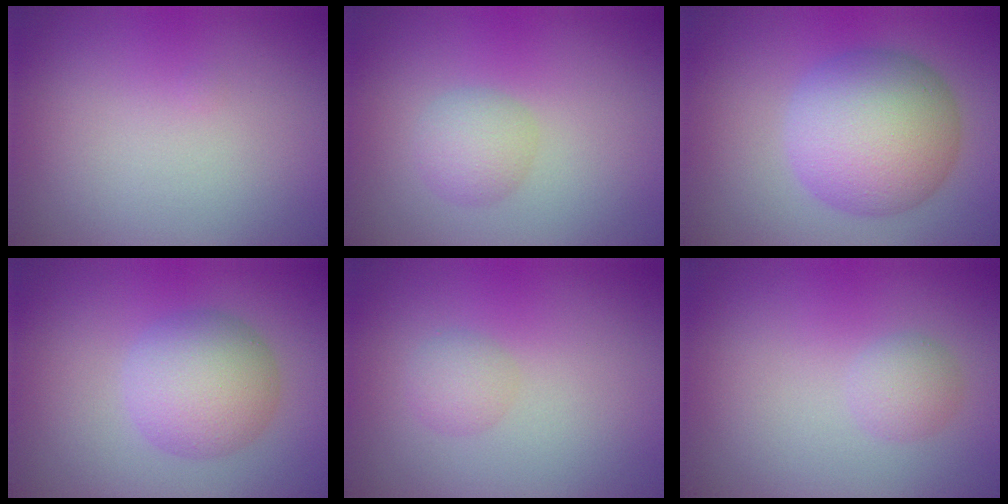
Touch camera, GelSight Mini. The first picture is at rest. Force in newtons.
{"total": 2.3, "press": 2.3, "slide": 0.0}
{"total": 9.2, "press": 9.2, "slide": 0.2}
{"total": 5.6, "press": 5.6, "slide": 0.1}
{"total": 1.6, "press": 1.6, "slide": 0.0}
{"total": 1.8, "press": 1.8, "slide": 0.1}